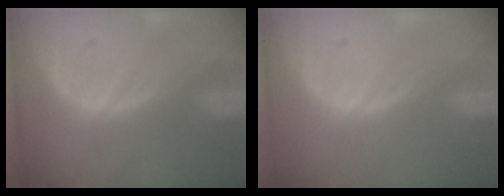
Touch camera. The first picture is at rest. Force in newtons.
{"total": 0.0}